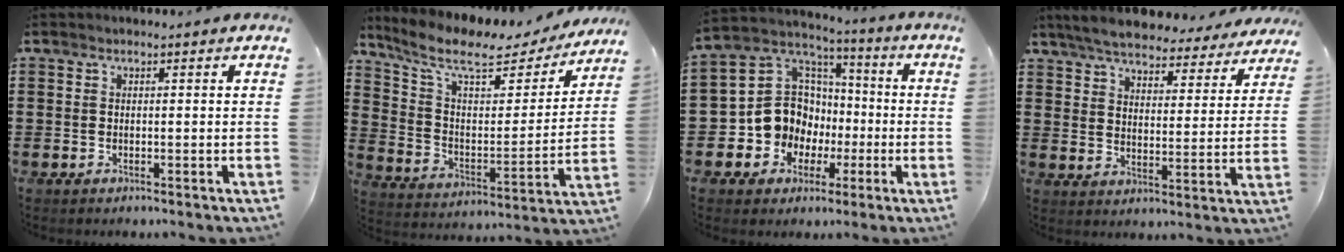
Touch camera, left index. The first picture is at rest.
{"total": 9.7, "force": [7.3, 3.0, 5.7], "torque": [-0.141, -0.035, 0.123]}
{"total": 12.0, "force": [-2.1, 11.0, 4.2], "torque": [-0.138, 0.002, -0.035]}
{"total": 6.1, "force": [5.9, 0.6, 1.3], "torque": [-0.055, -0.037, 0.103]}